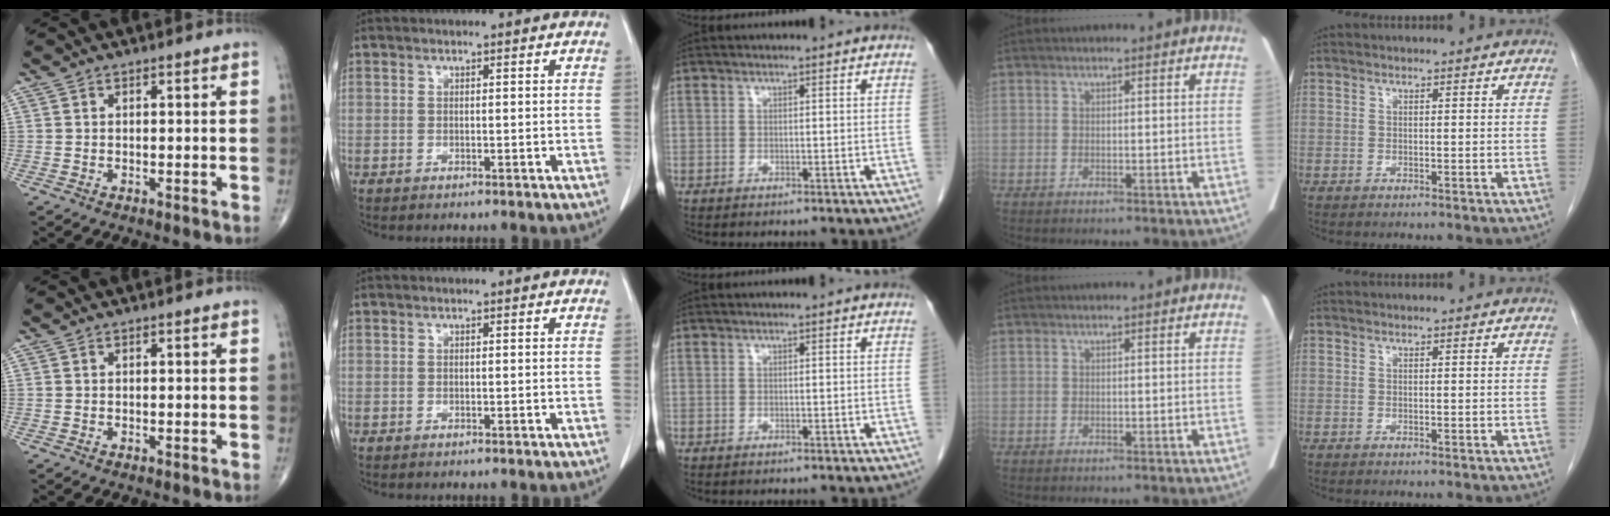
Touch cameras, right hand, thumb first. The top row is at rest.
{}